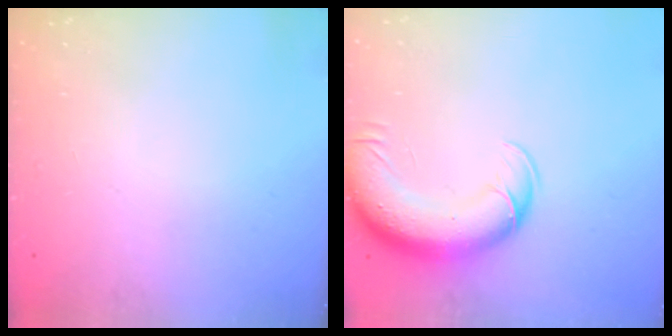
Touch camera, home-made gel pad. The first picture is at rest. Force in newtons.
{"total": 13.5, "press": 13.1, "slide": 3.3}